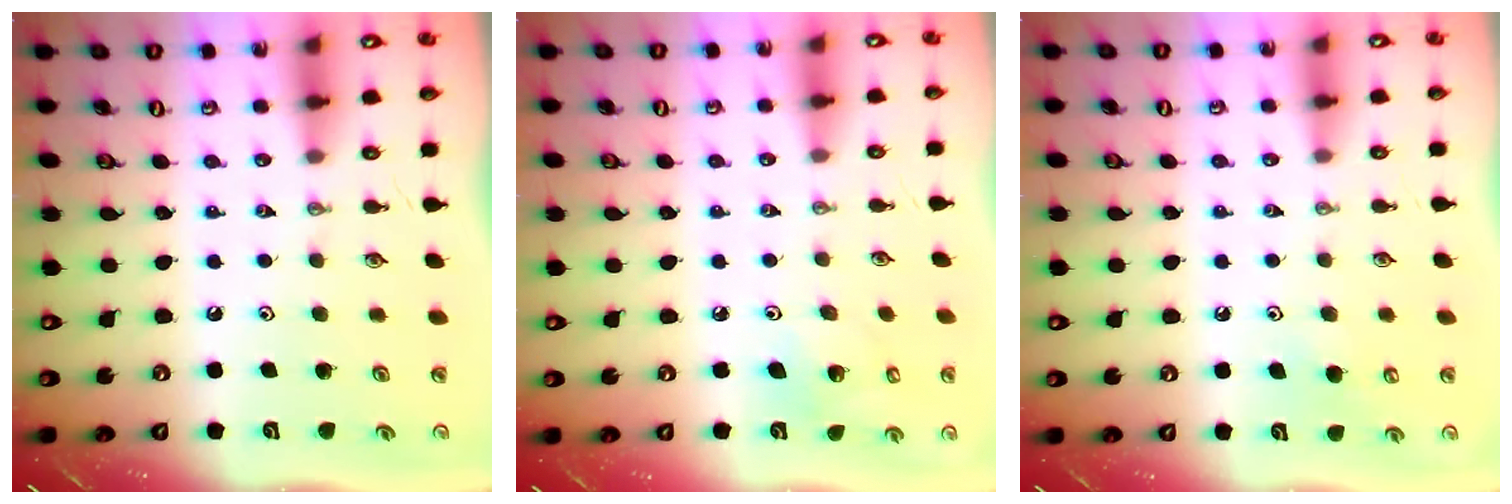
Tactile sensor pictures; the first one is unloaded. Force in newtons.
{"total": 6.0, "press": 5.5, "slide": 2.4}
{"total": 6.0, "press": 5.9, "slide": 0.8}